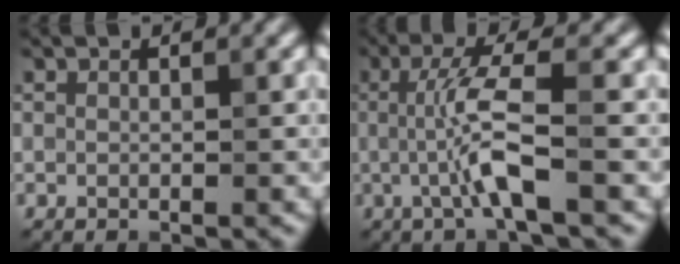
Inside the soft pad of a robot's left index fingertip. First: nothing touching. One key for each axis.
{"total": 4.3, "fx": -0.7, "fy": 0.4, "fz": 4.2, "tx": -0.090, "ty": 0.005, "tz": -0.018}